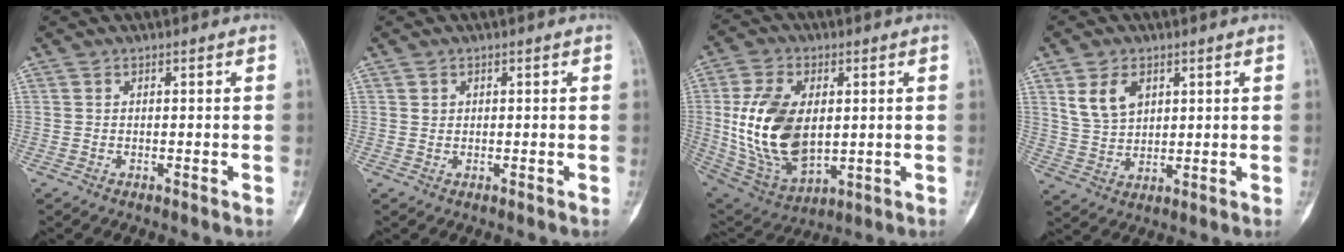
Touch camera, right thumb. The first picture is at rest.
{"total": 0.9, "force": [0.4, 0.8, 0.3], "torque": [0.002, 0.000, 0.007]}
{"total": 18.7, "force": [1.4, 11.2, 14.8], "torque": [-0.276, -0.012, 0.043]}
{"total": 7.2, "force": [3.2, 4.8, 4.3], "torque": [-0.066, -0.014, 0.069]}